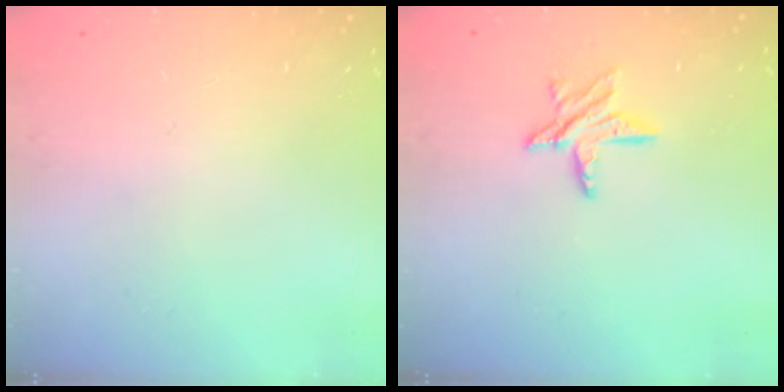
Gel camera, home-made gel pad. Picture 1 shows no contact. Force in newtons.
{"total": 7.0, "press": 7.0, "slide": 0.4}